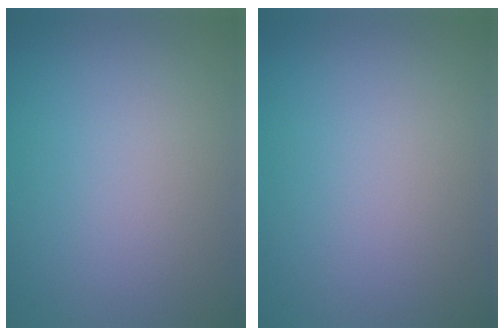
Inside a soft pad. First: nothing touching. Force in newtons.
{"total": 0.0}